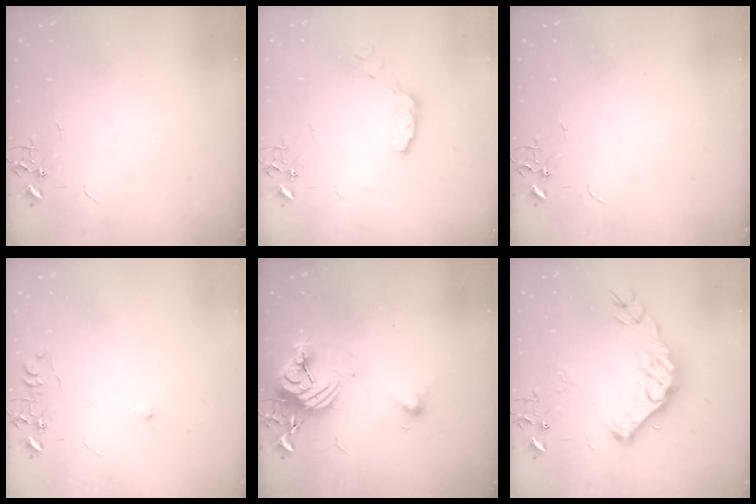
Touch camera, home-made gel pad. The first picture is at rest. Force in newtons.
{"total": 8.0, "press": 8.0, "slide": 0.5}
{"total": 0.0}
{"total": 6.0, "press": 5.9, "slide": 0.7}
{"total": 13.5, "press": 13.5, "slide": 1.3}
{"total": 17.2, "press": 17.2, "slide": 1.2}